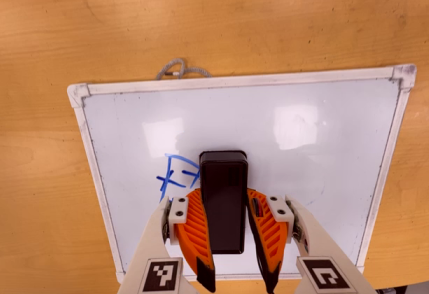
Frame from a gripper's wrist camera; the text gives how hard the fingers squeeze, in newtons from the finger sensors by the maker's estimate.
{"total": 11.2, "left": 11.2, "right": 11.3}